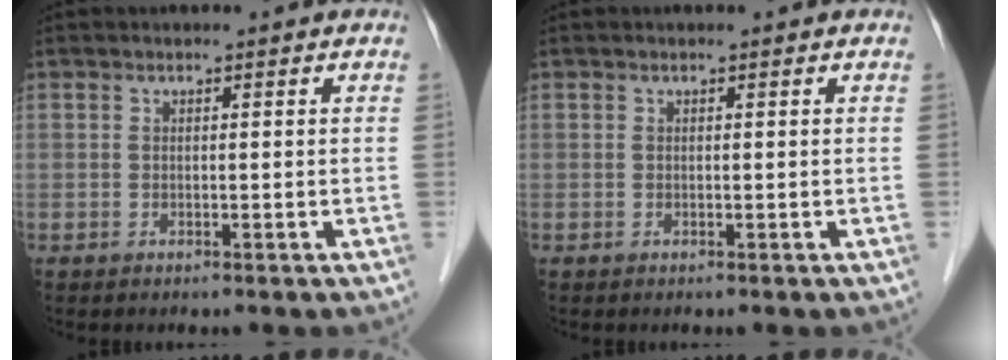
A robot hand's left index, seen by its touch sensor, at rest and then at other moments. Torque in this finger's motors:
{"motor_torque": [0.09, 0.15, 0.00, 0.01]}